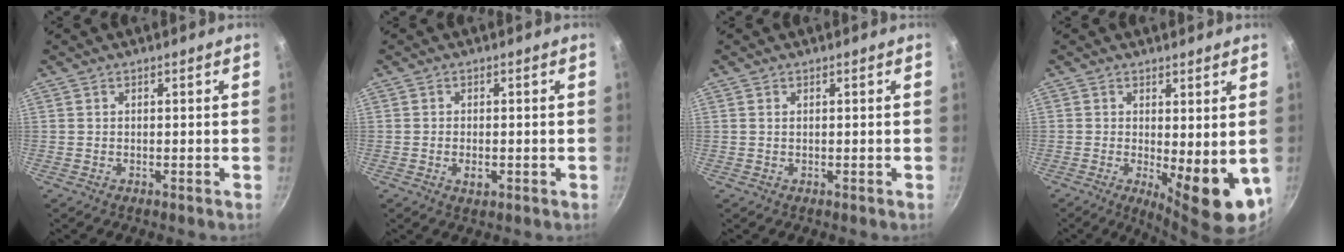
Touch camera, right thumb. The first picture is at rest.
{"total": 2.4, "force": [-0.7, 1.4, 1.9], "torque": [-0.035, -0.002, -0.011]}
{"total": 0.5, "force": [0.2, 0.3, 0.4], "torque": [-0.008, 0.001, 0.004]}
{"total": 10.3, "force": [-0.8, 3.7, 9.5], "torque": [-0.110, -0.011, 0.002]}